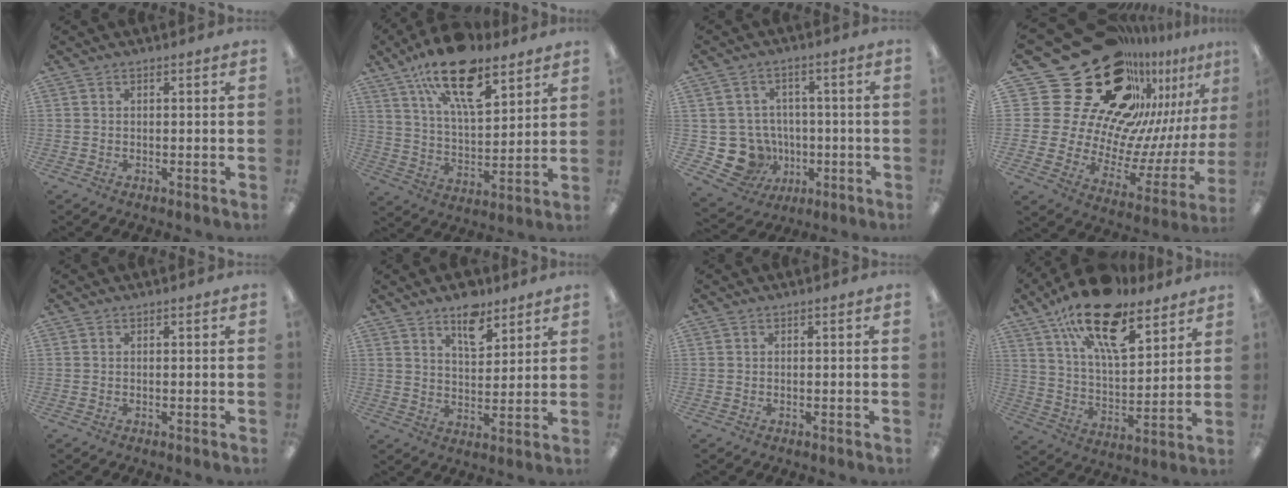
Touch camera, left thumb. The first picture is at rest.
{"total": 19.3, "force": [11.9, 8.3, 12.8], "torque": [-0.207, -0.056, 0.203]}
{"total": 11.4, "force": [-2.7, 10.5, 3.5], "torque": [-0.095, 0.017, -0.034]}
{"total": 34.9, "force": [22.5, 20.0, 17.6], "torque": [-0.274, -0.194, 0.457]}
{"total": 0.0}
{"total": 9.1, "force": [6.4, 4.4, 4.7], "torque": [-0.060, -0.034, 0.110]}
{"total": 0.0}
{"total": 20.5, "force": [13.3, 8.7, 13.1], "torque": [-0.210, -0.070, 0.228]}